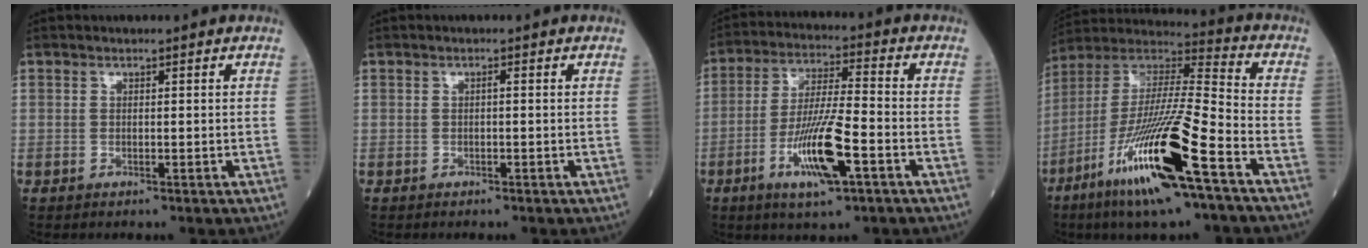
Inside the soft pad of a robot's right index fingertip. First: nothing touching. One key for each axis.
{"total": 0.9, "fx": -0.2, "fy": 0.5, "fz": 0.8, "tx": -0.021, "ty": 0.001, "tz": -0.005}
{"total": 12.3, "fx": -5.0, "fy": 2.0, "fz": 11.1, "tx": -0.217, "ty": -0.010, "tz": -0.088}
{"total": 23.3, "fx": -11.3, "fy": 2.2, "fz": 20.3, "tx": -0.414, "ty": -0.055, "tz": -0.213}